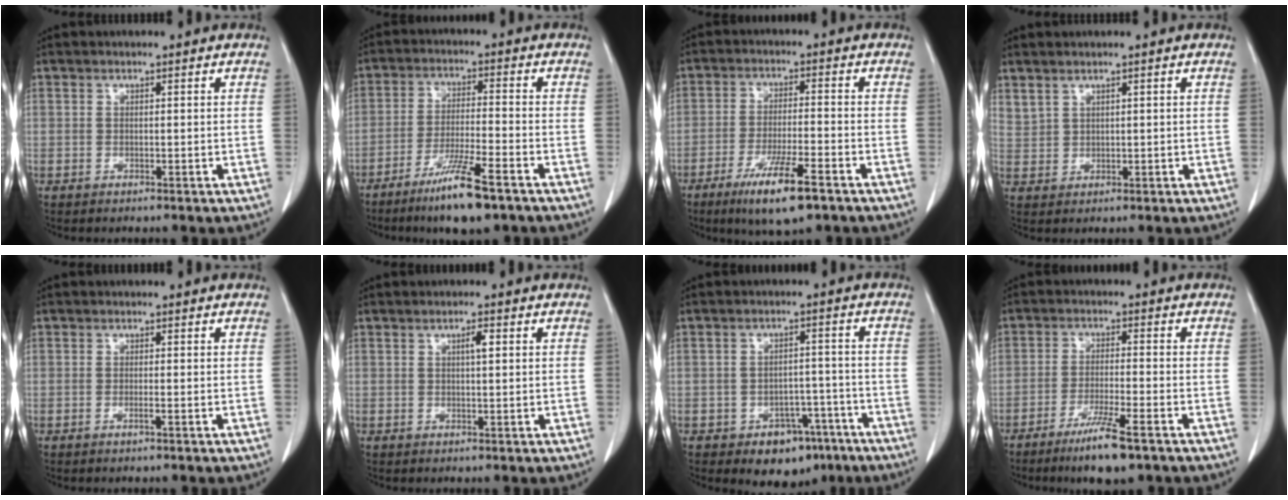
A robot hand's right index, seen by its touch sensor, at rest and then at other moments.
{"total": 9.6, "force": [-6.4, 0.4, 7.2], "torque": [-0.135, -0.024, -0.111]}
{"total": 9.9, "force": [-6.1, 1.0, 7.8], "torque": [-0.142, -0.022, -0.100]}
{"total": 2.6, "force": [2.0, 1.3, 1.0], "torque": [-0.024, 0.008, 0.054]}
{"total": 0.8, "force": [-0.4, -0.1, 0.7], "torque": [-0.013, 0.000, -0.006]}
{"total": 1.6, "force": [0.5, 0.2, 1.5], "torque": [-0.027, 0.002, 0.008]}
{"total": 7.5, "force": [-4.8, 4.6, 3.5], "torque": [-0.033, 0.019, -0.060]}
{"total": 7.8, "force": [-5.2, 0.3, 5.8], "torque": [-0.106, -0.018, -0.087]}